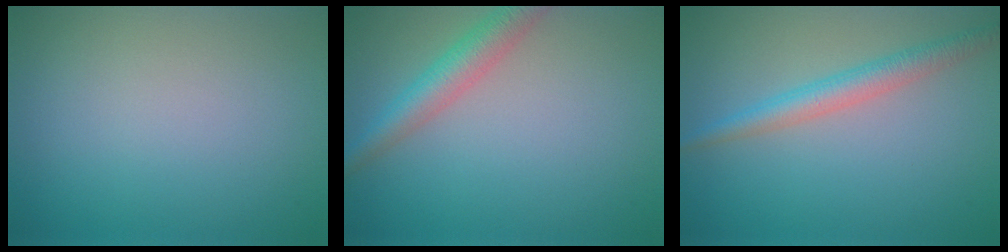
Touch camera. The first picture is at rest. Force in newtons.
{"total": 3.7, "press": 3.7, "slide": 0.1}
{"total": 2.9, "press": 2.9, "slide": 0.1}